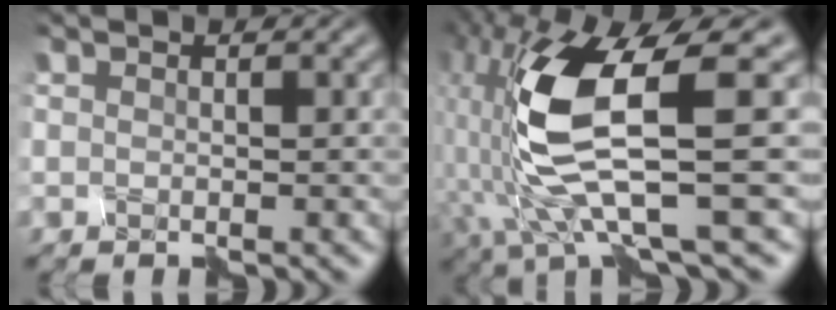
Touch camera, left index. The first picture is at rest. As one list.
[{"total": 11.4, "force": [-1.3, 2.9, 11.0], "torque": [-0.233, -0.009, -0.023]}]